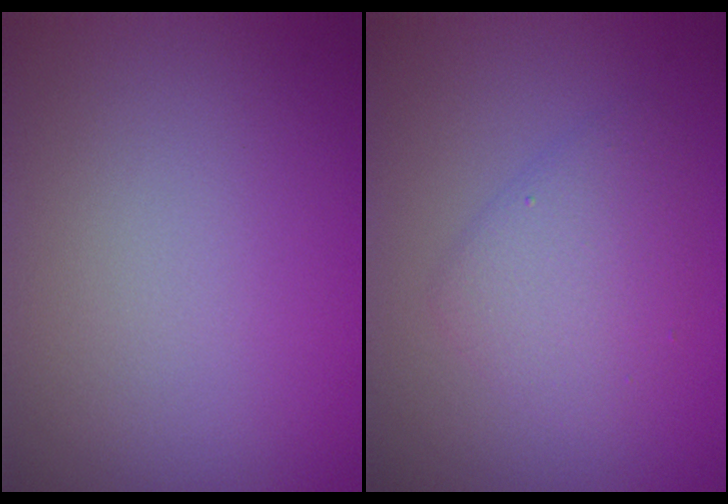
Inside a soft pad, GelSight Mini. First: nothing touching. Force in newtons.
{"total": 2.9, "press": 2.9, "slide": 0.2}